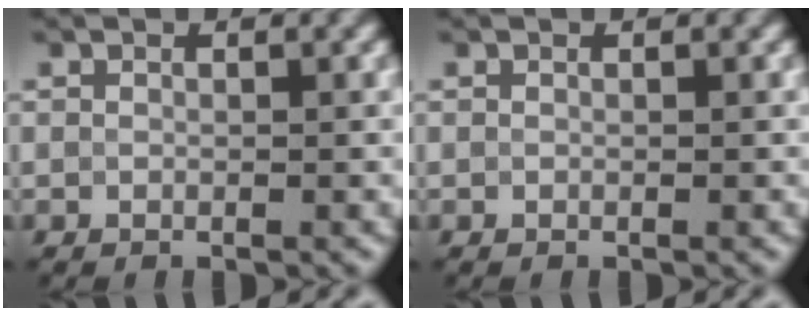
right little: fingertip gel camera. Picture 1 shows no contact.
{"total": 0.0}